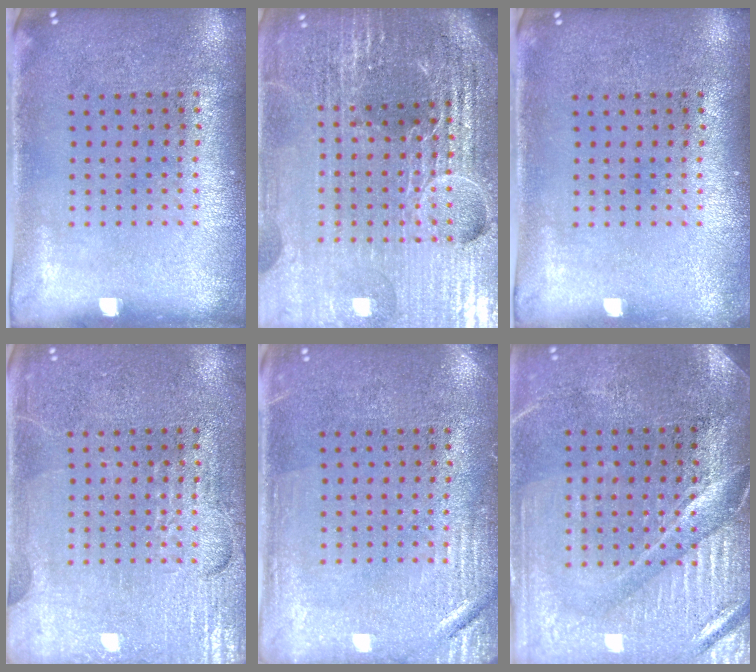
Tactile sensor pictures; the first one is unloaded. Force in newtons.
{"total": 6.4, "press": 5.7, "slide": 3.1}
{"total": 0.6, "press": 0.6, "slide": 0.1}
{"total": 4.9, "press": 4.9, "slide": 0.6}
{"total": 2.7, "press": 2.7, "slide": 0.4}
{"total": 4.0, "press": 3.7, "slide": 1.6}